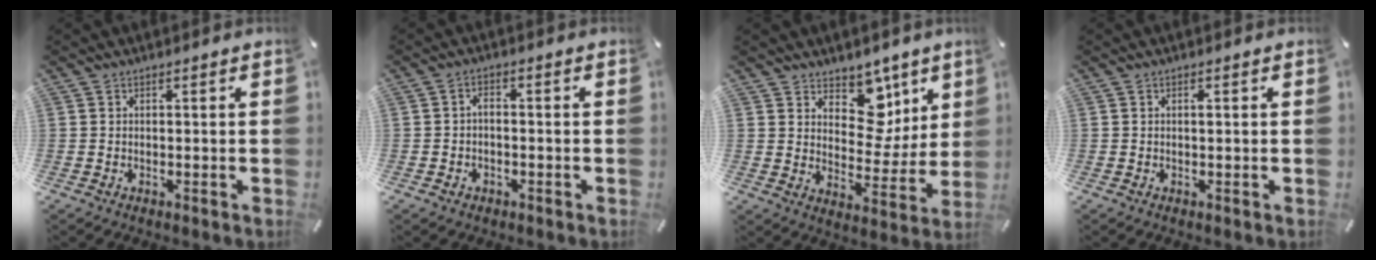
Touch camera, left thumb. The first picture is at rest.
{"total": 2.3, "force": [-1.0, 1.7, 1.3], "torque": [-0.025, 0.007, -0.021]}
{"total": 11.5, "force": [6.5, 8.1, 5.0], "torque": [-0.061, -0.057, 0.119]}
{"total": 0.7, "force": [0.1, 0.2, 0.6], "torque": [-0.013, 0.000, 0.002]}